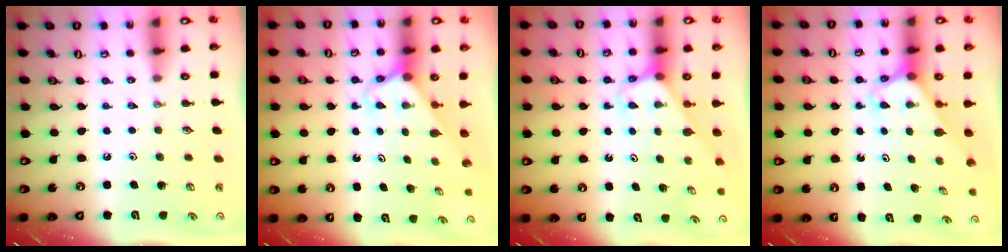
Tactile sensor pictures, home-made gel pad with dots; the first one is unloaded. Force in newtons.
{"total": 2.5, "press": 2.5, "slide": 0.1}
{"total": 3.1, "press": 3.1, "slide": 0.2}
{"total": 2.7, "press": 2.7, "slide": 0.2}